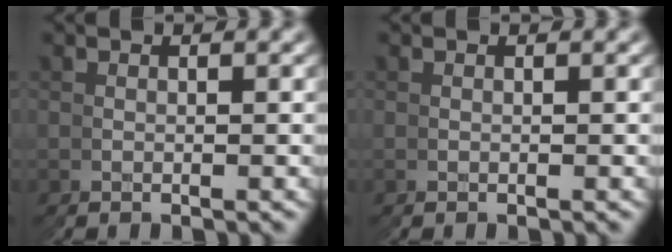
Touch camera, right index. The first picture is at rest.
{"total": 0.0}